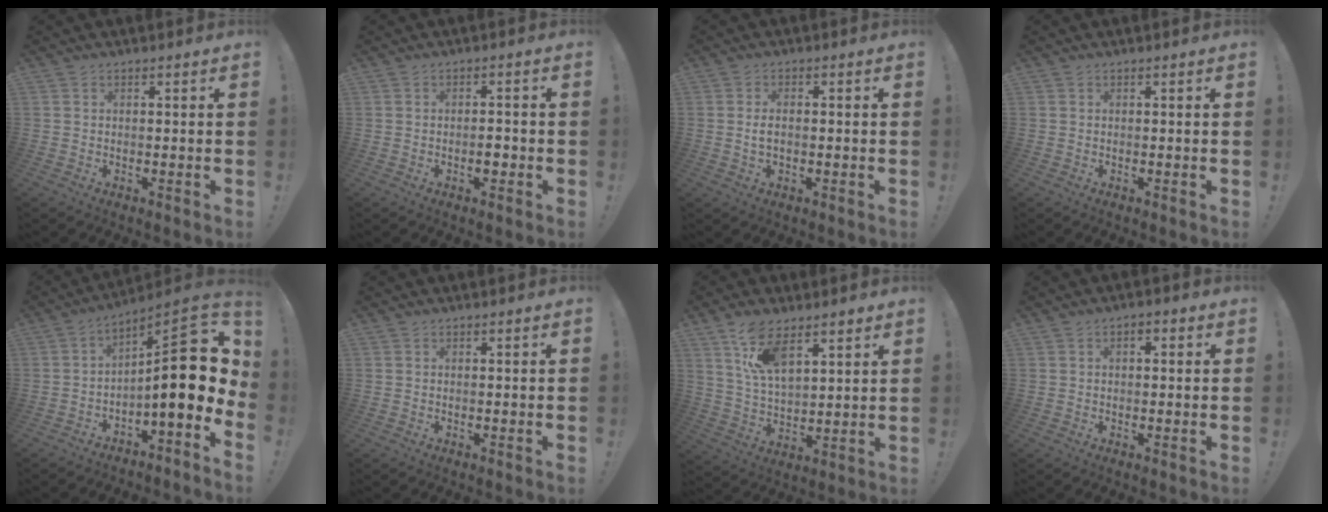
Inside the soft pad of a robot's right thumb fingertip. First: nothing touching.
{"total": 2.6, "force": [-0.9, 1.4, 2.0], "torque": [-0.015, 0.002, -0.017]}
{"total": 2.8, "force": [0.0, 1.6, 2.3], "torque": [-0.042, 0.002, -0.003]}
{"total": 0.0}
{"total": 19.3, "force": [0.6, 5.8, 18.4], "torque": [-0.264, -0.010, 0.008]}
{"total": 0.0}
{"total": 11.3, "force": [7.5, 4.9, 6.9], "torque": [-0.133, -0.027, 0.139]}
{"total": 1.5, "force": [-0.6, 1.0, 0.9], "torque": [-0.009, 0.005, -0.014]}